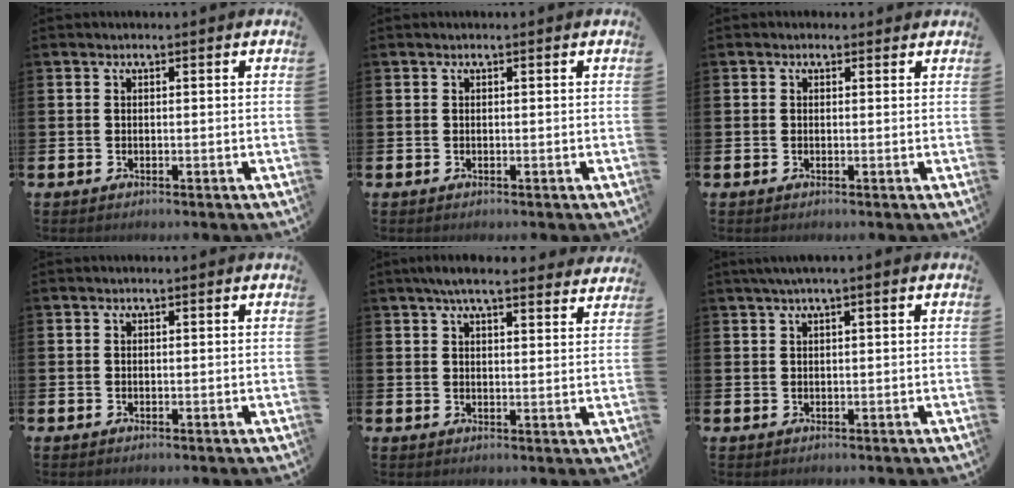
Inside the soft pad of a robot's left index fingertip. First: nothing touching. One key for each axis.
{"total": 0.0}
{"total": 0.6, "fx": 0.3, "fy": 0.5, "fz": 0.2, "tx": -0.002, "ty": 0.008, "tz": 0.003}
{"total": 0.0}
{"total": 5.5, "fx": 4.9, "fy": 0.8, "fz": 2.3, "tx": -0.046, "ty": -0.016, "tz": 0.087}
{"total": 1.8, "fx": 1.0, "fy": 0.0, "fz": 1.5, "tx": -0.036, "ty": 0.004, "tz": 0.019}